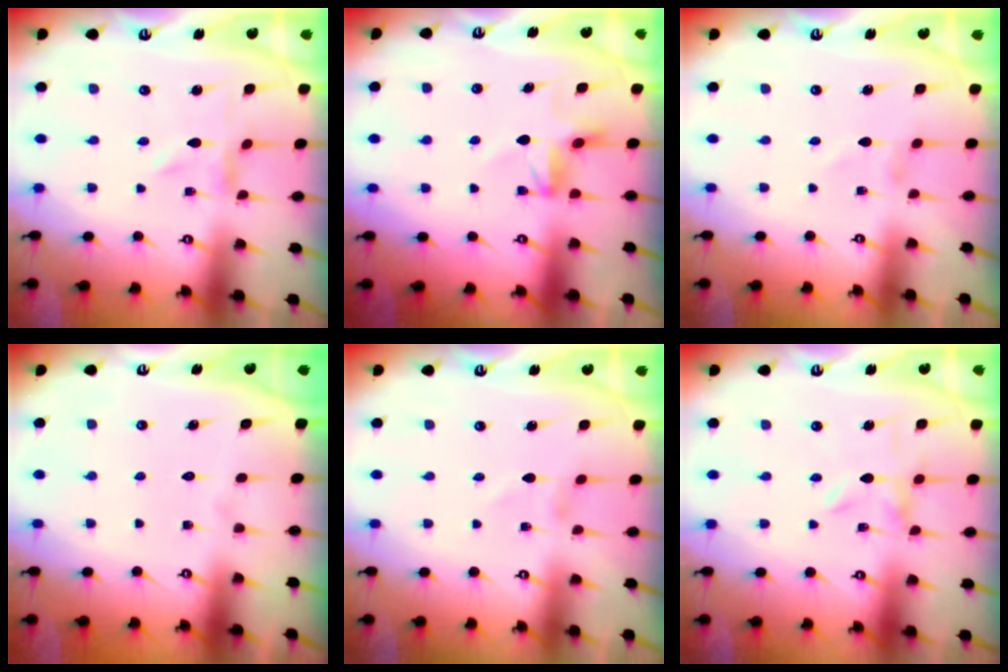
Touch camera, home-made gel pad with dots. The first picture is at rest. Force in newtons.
{"total": 4.8, "press": 4.4, "slide": 1.8}
{"total": 1.0, "press": 1.0, "slide": 0.1}
{"total": 1.6, "press": 1.6, "slide": 0.1}
{"total": 1.0, "press": 1.0, "slide": 0.1}
{"total": 0.0}